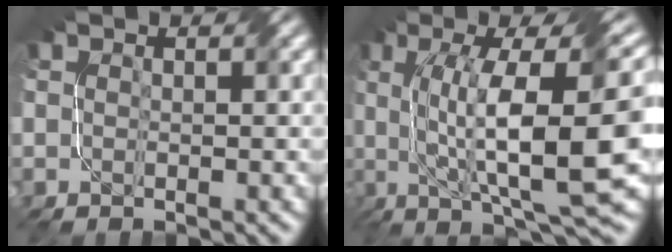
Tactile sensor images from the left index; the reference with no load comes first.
{"total": 13.7, "force": [1.5, 3.2, 13.3], "torque": [-0.207, 0.009, 0.034]}